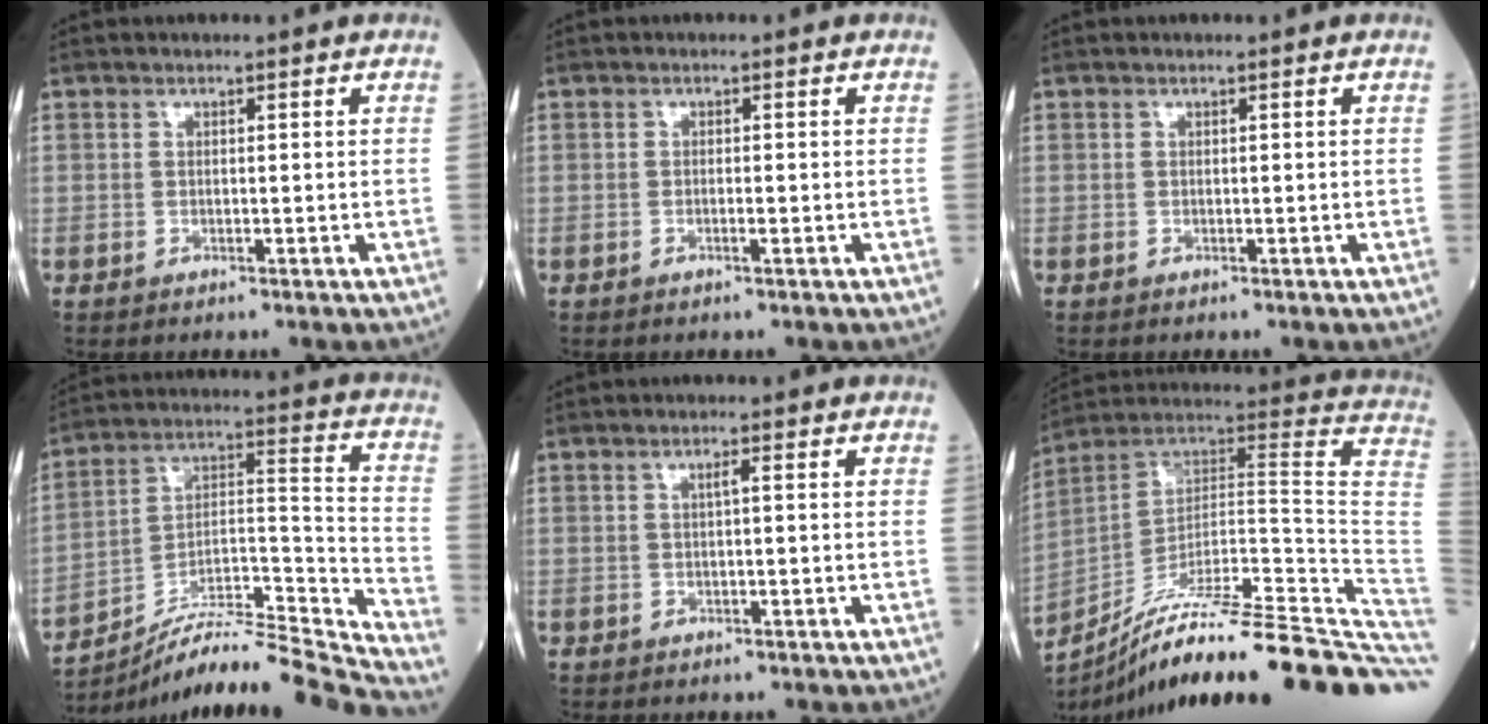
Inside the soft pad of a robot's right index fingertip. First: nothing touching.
{"total": 0.8, "force": [-0.3, 0.0, 0.8], "torque": [-0.018, 0.000, -0.006]}
{"total": 0.0}
{"total": 21.6, "force": [-20.5, -1.7, 6.6], "torque": [-0.108, 0.020, -0.325]}
{"total": 0.8, "force": [0.1, 0.0, 0.8], "torque": [-0.016, 0.003, 0.001]}
{"total": 33.0, "force": [-23.8, 0.4, 22.8], "torque": [-0.187, 0.000, -0.346]}